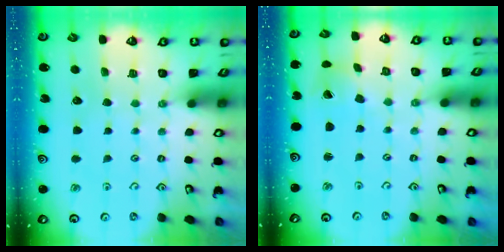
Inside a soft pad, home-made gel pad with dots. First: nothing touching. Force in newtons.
{"total": 1.6, "press": 1.5, "slide": 0.3}